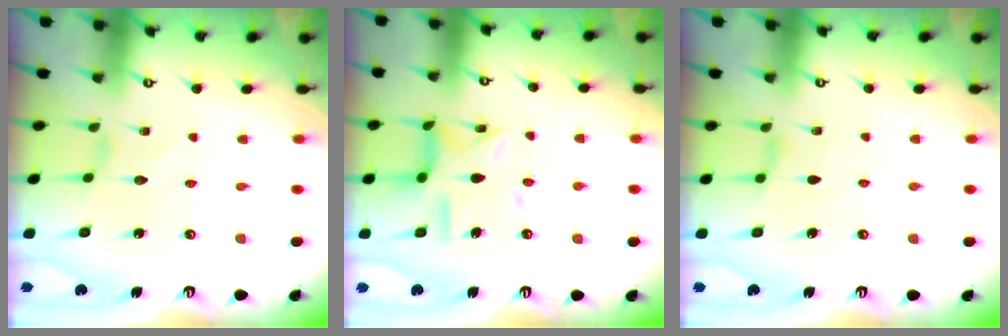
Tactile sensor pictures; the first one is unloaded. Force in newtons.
{"total": 11.9, "press": 11.8, "slide": 0.9}
{"total": 2.6, "press": 2.6, "slide": 0.5}